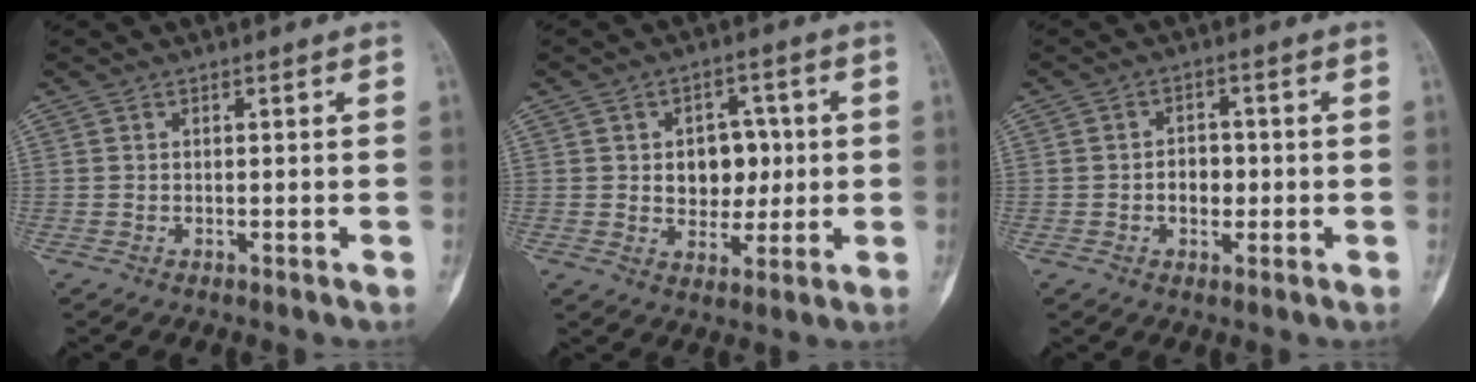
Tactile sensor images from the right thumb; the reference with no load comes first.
{"total": 8.6, "force": [0.8, 6.5, 5.7], "torque": [-0.035, 0.003, 0.017]}
{"total": 4.3, "force": [-0.6, 3.2, 2.8], "torque": [-0.023, 0.009, -0.010]}